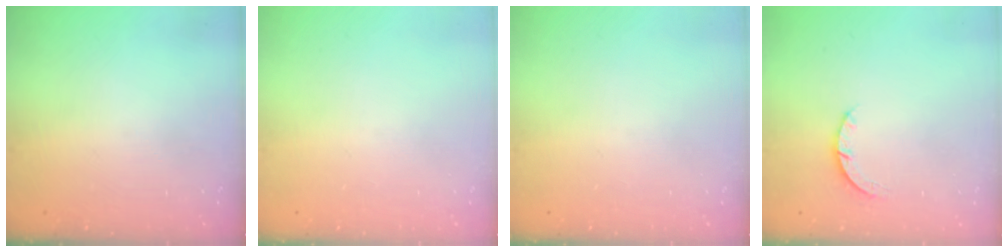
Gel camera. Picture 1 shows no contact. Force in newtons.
{"total": 0.0}
{"total": 0.0}
{"total": 2.9, "press": 2.9, "slide": 0.4}